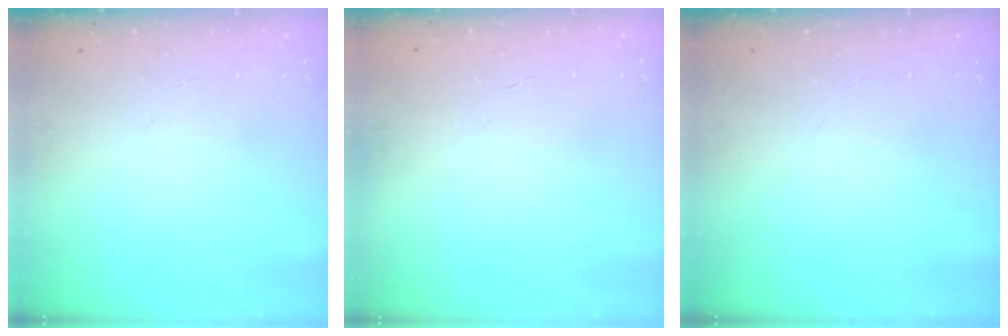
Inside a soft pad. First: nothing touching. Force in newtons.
{"total": 0.6, "press": 0.6, "slide": 0.2}
{"total": 0.0}